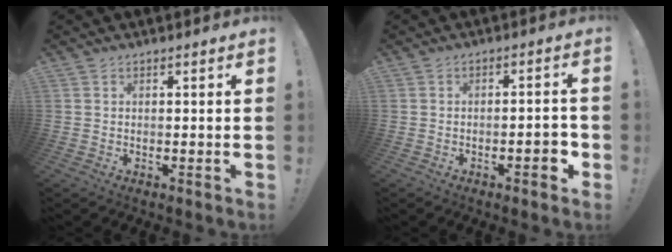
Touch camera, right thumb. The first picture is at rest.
{"total": 5.0, "force": [-2.2, 1.6, 4.2], "torque": [-0.049, 0.007, -0.036]}